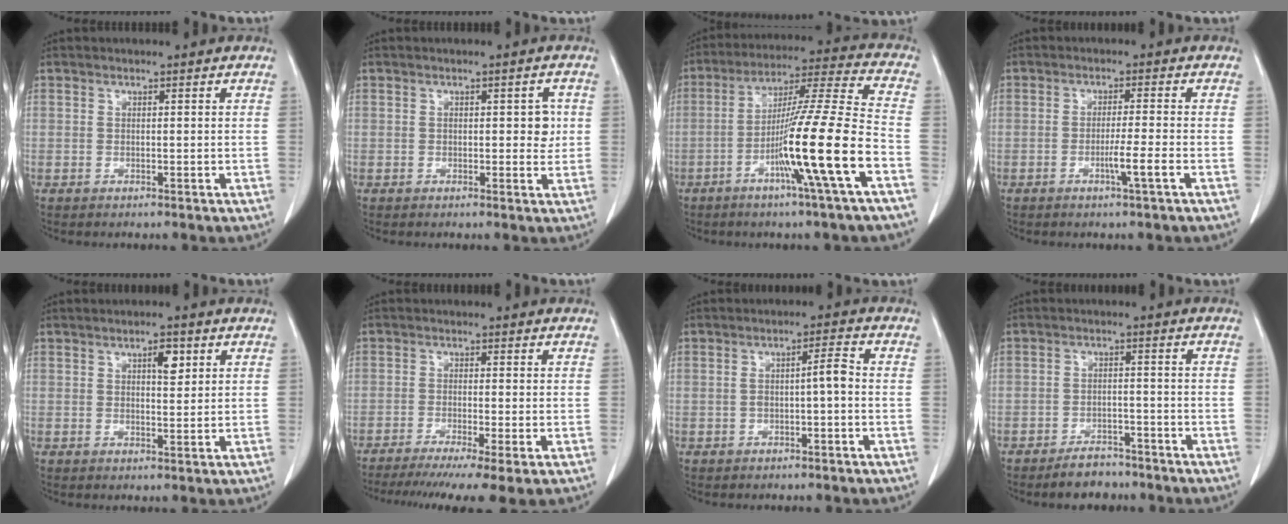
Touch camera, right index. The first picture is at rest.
{"total": 3.0, "force": [0.3, 1.4, 2.6], "torque": [-0.028, 0.005, 0.003]}
{"total": 16.1, "force": [-6.0, -1.9, 14.8], "torque": [-0.255, -0.005, -0.110]}
{"total": 3.6, "force": [-1.5, -0.7, 3.2], "torque": [-0.055, -0.006, -0.029]}
{"total": 3.0, "force": [1.3, 1.1, 2.5], "torque": [-0.039, -0.002, 0.020]}
{"total": 11.0, "force": [-8.3, -0.1, 7.1], "torque": [-0.105, -0.025, -0.130]}
{"total": 3.2, "force": [-0.6, 0.4, 3.2], "torque": [-0.052, 0.012, -0.008]}
{"total": 4.9, "force": [-4.1, 2.4, 1.2], "torque": [-0.020, 0.006, -0.061]}